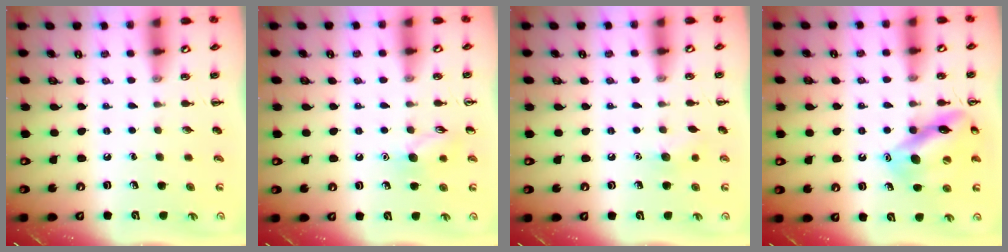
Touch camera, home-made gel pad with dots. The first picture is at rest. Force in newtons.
{"total": 7.9, "press": 7.9, "slide": 1.1}
{"total": 6.9, "press": 6.7, "slide": 1.8}
{"total": 14.2, "press": 14.1, "slide": 1.6}